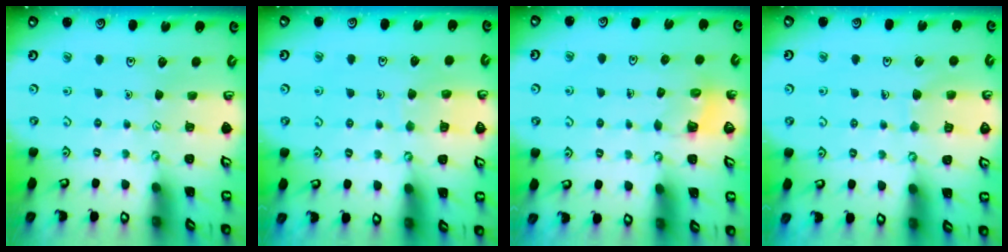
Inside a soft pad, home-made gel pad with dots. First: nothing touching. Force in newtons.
{"total": 6.7, "press": 6.7, "slide": 0.4}
{"total": 2.6, "press": 2.6, "slide": 0.3}
{"total": 7.0, "press": 7.0, "slide": 0.4}